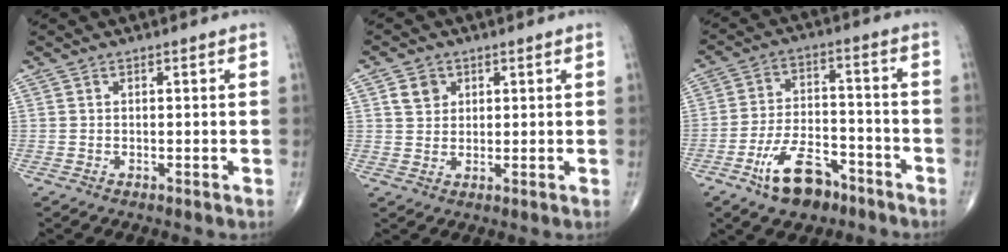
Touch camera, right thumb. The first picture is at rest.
{"total": 3.8, "force": [1.6, 3.1, 1.4], "torque": [-0.010, -0.005, 0.028]}
{"total": 11.3, "force": [-7.0, 5.8, 6.7], "torque": [-0.102, 0.048, -0.122]}